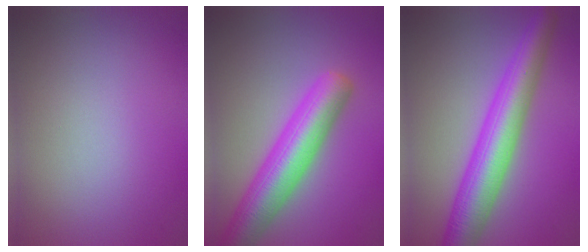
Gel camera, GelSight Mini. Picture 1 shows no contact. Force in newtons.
{"total": 7.8, "press": 7.8, "slide": 0.3}
{"total": 7.5, "press": 7.5, "slide": 0.2}